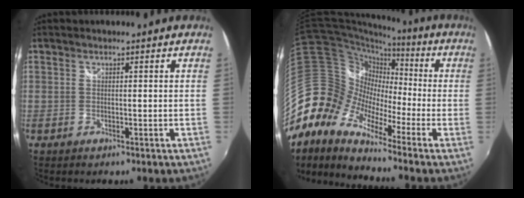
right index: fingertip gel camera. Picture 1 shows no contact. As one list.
[{"total": 15.1, "force": [-7.7, 10.2, 8.0], "torque": [-0.150, 0.013, -0.185]}]